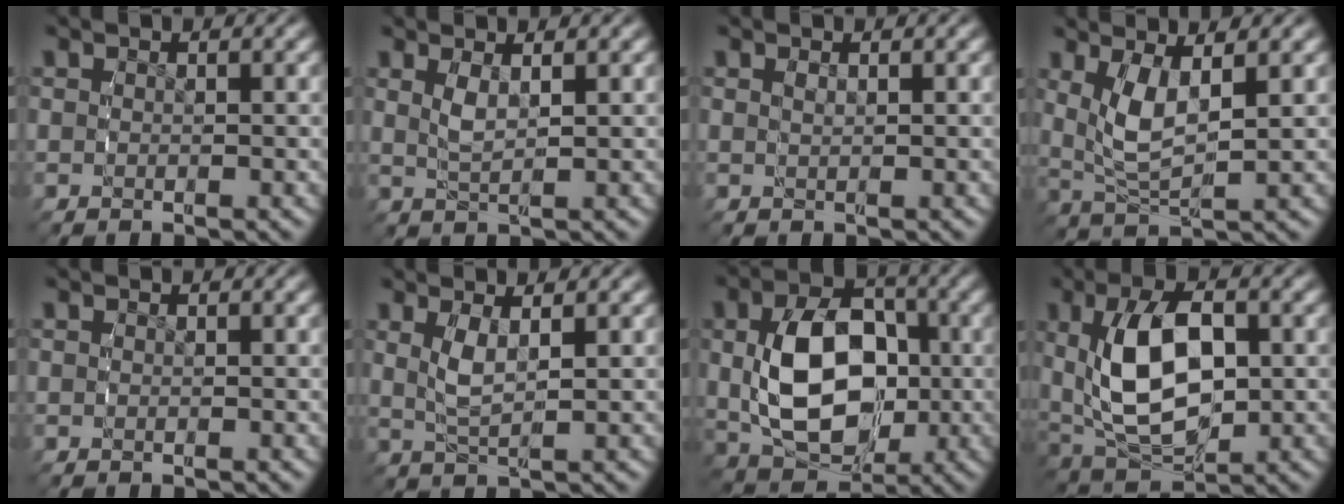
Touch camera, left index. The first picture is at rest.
{"total": 1.5, "force": [0.7, 0.3, 1.3], "torque": [-0.039, -0.003, 0.016]}
{"total": 0.6, "force": [0.1, -0.1, 0.6], "torque": [-0.010, -0.001, 0.006]}
{"total": 5.0, "force": [0.9, 3.2, 3.8], "torque": [-0.113, -0.019, 0.025]}
{"total": 0.0}
{"total": 2.5, "force": [0.7, 0.9, 2.2], "torque": [-0.060, -0.004, 0.016]}
{"total": 10.3, "force": [-0.8, 7.2, 7.3], "torque": [-0.137, -0.020, -0.007]}
{"total": 9.3, "force": [0.1, 5.8, 7.2], "torque": [-0.165, -0.018, 0.014]}